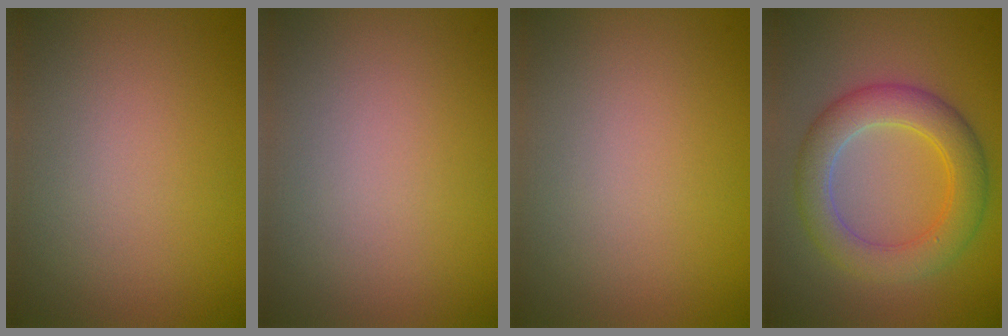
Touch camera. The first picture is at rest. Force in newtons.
{"total": 0.0}
{"total": 0.0}
{"total": 5.2, "press": 5.2, "slide": 0.0}